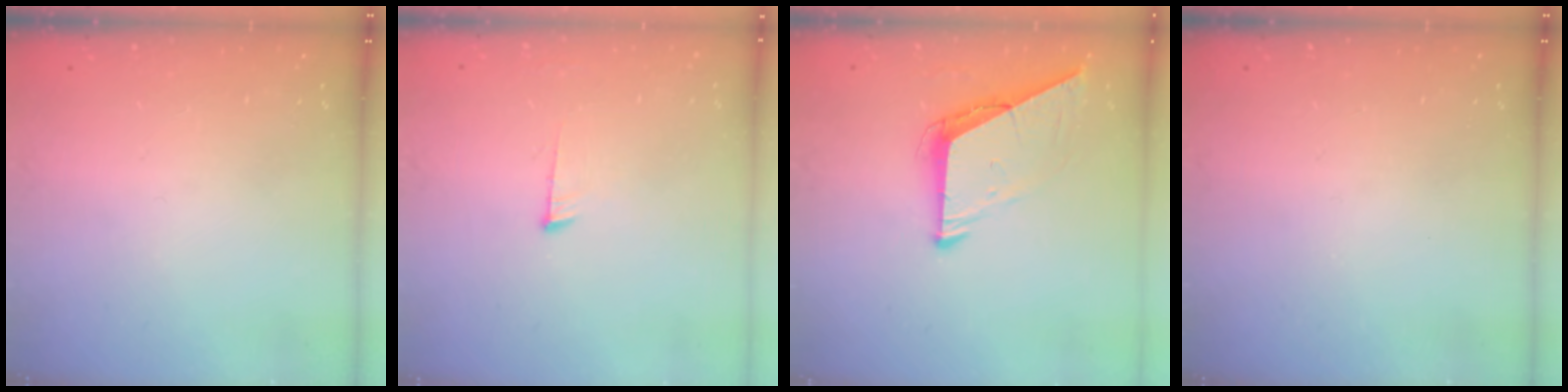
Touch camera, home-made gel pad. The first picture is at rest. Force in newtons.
{"total": 6.1, "press": 6.1, "slide": 0.6}
{"total": 7.1, "press": 7.1, "slide": 0.5}
{"total": 0.0}